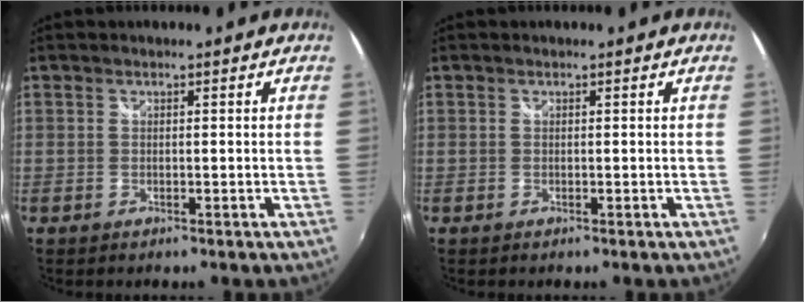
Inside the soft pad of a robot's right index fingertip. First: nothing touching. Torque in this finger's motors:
{"motor_torque": [0.00, 0.00, 0.00, 0.00]}